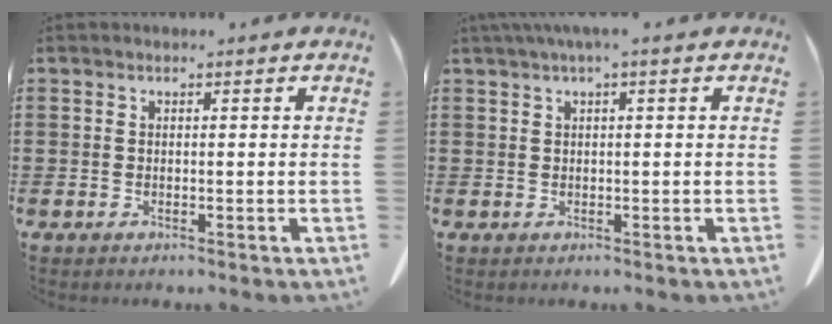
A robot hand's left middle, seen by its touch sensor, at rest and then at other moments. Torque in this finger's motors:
{"motor_torque": [1.08, -0.92, 0.21, 0.10]}